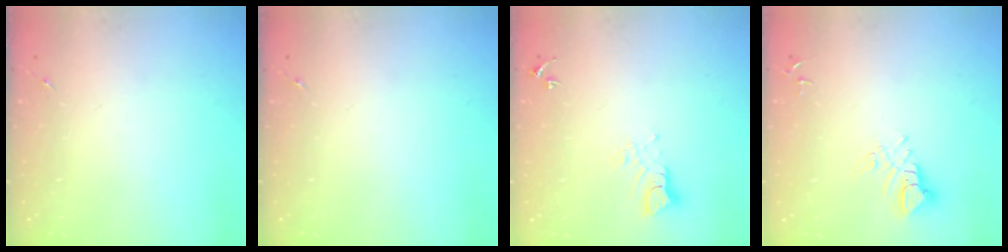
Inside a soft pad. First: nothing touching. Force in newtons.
{"total": 0.0}
{"total": 5.7, "press": 5.7, "slide": 0.5}
{"total": 7.1, "press": 7.1, "slide": 0.7}